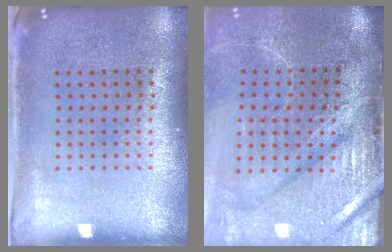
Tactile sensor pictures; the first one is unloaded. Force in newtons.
{"total": 4.5, "press": 3.7, "slide": 2.5}